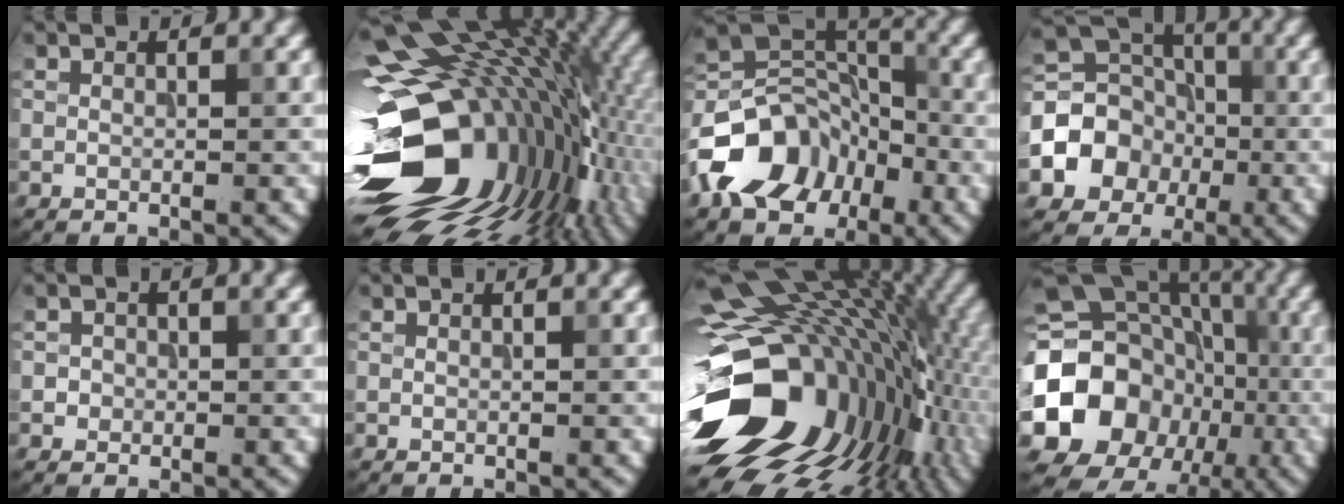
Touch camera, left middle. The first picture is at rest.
{"total": 20.1, "force": [-1.8, 13.2, 15.0], "torque": [-0.266, -0.037, -0.011]}
{"total": 9.4, "force": [-4.8, 6.5, 4.9], "torque": [-0.079, 0.001, -0.102]}
{"total": 6.8, "force": [-1.9, 5.8, 2.9], "torque": [-0.045, 0.004, -0.050]}
{"total": 1.0, "force": [-0.1, 1.0, 0.1], "torque": [0.010, -0.003, -0.002]}
{"total": 0.0}
{"total": 19.3, "force": [-0.3, 13.6, 13.8], "torque": [-0.240, -0.041, 0.026]}
{"total": 19.1, "force": [-4.1, 16.9, 7.9], "torque": [-0.165, -0.012, -0.105]}